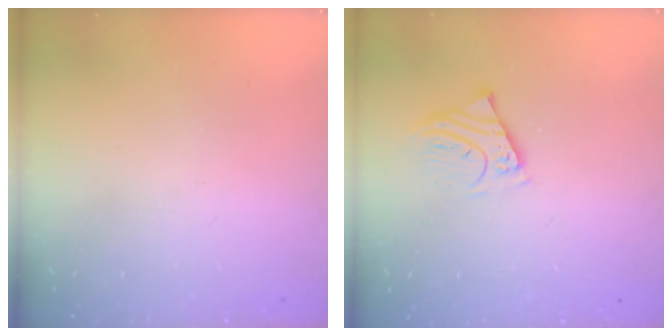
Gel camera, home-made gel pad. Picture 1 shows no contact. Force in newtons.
{"total": 4.0, "press": 3.9, "slide": 0.4}